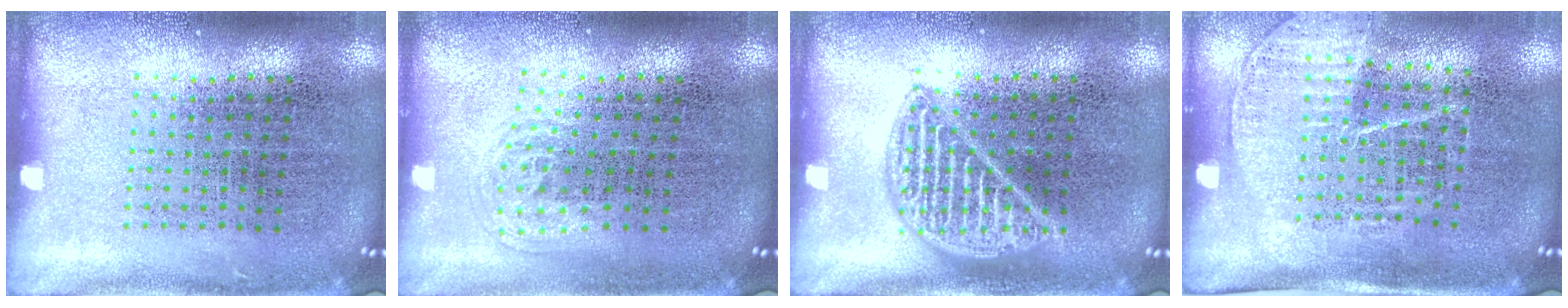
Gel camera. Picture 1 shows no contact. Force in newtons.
{"total": 1.0, "press": 0.6, "slide": 0.8}
{"total": 2.2, "press": 2.1, "slide": 0.3}
{"total": 1.5, "press": 1.3, "slide": 0.8}